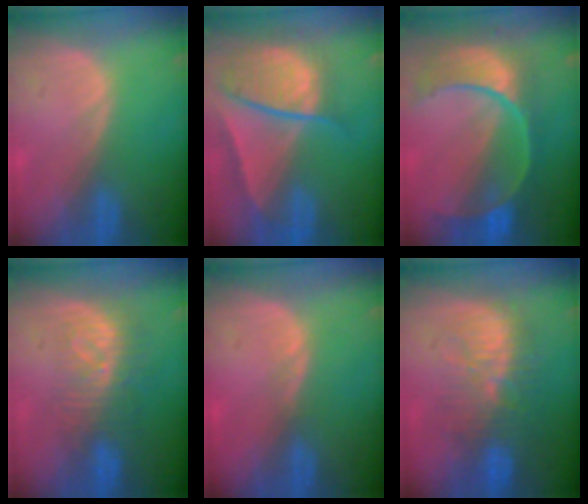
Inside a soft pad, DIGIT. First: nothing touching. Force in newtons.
{"total": 10.0, "press": 8.4, "slide": 5.5}
{"total": 11.2, "press": 9.4, "slide": 6.1}
{"total": 8.3, "press": 7.3, "slide": 3.9}
{"total": 0.7, "press": 0.7, "slide": 0.2}
{"total": 9.6, "press": 9.2, "slide": 2.8}